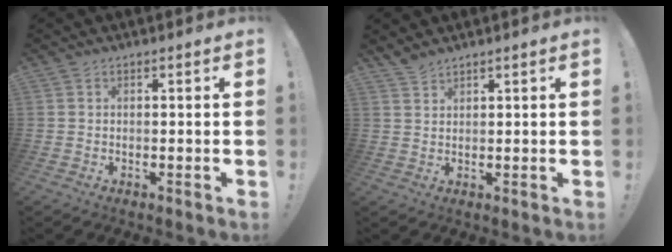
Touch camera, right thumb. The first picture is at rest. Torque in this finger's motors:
{"motor_torque": [-0.54, 0.11, -0.39, 0.33, 0.08]}